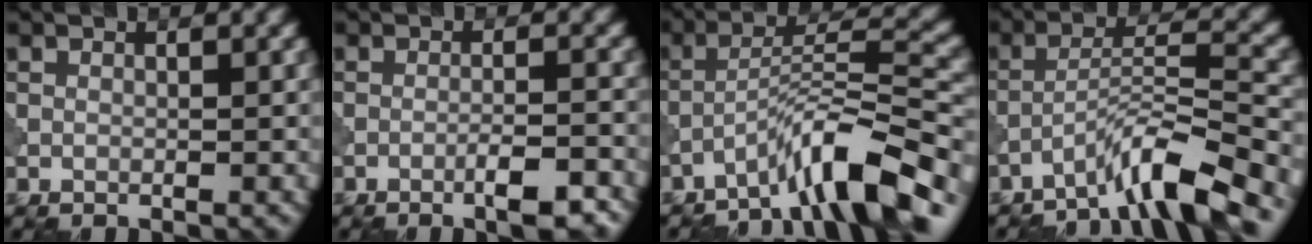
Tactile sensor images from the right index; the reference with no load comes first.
{"total": 3.8, "force": [-2.2, 0.6, 3.1], "torque": [-0.049, 0.007, -0.037]}
{"total": 8.2, "force": [-5.8, 1.2, 5.6], "torque": [-0.088, 0.019, -0.101]}
{"total": 6.3, "force": [-4.8, 0.5, 4.0], "torque": [-0.066, 0.014, -0.090]}